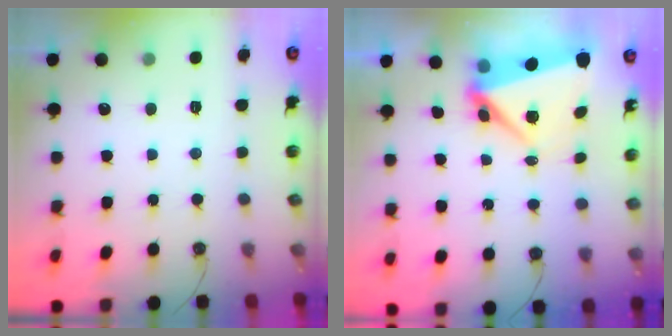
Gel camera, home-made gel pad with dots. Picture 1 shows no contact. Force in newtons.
{"total": 7.2, "press": 7.0, "slide": 1.8}